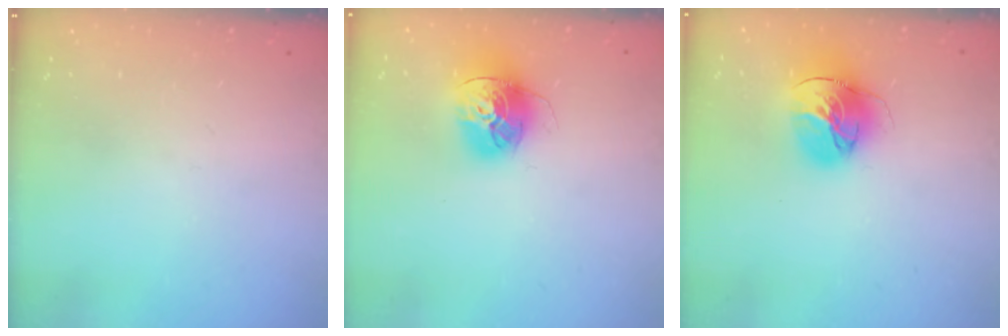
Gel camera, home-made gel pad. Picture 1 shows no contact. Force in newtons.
{"total": 15.7, "press": 15.6, "slide": 1.6}
{"total": 17.5, "press": 17.4, "slide": 1.7}